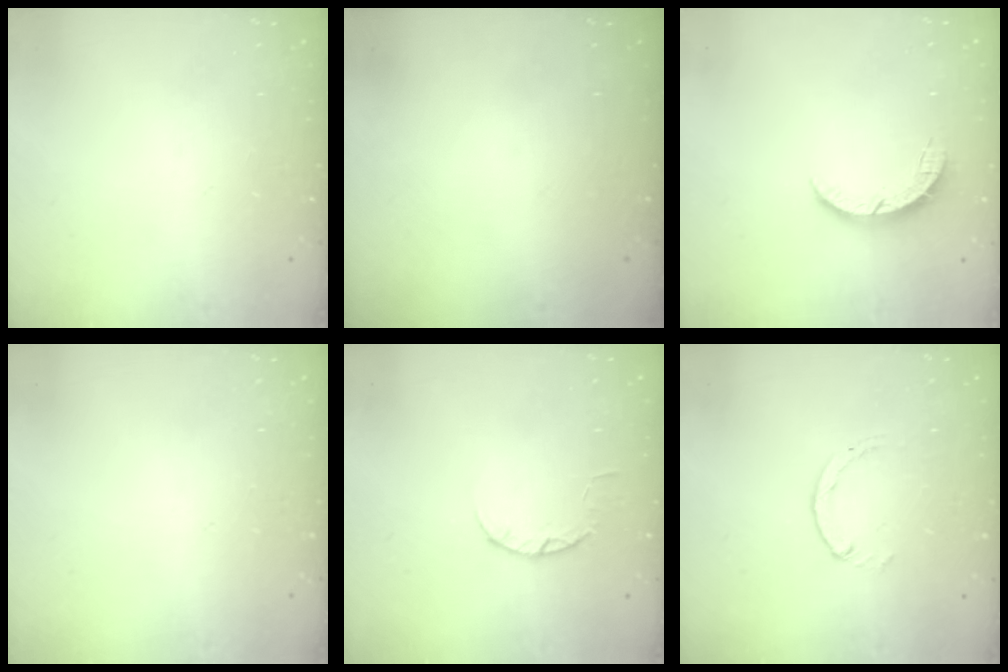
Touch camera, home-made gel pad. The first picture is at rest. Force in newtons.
{"total": 0.0}
{"total": 3.6, "press": 3.6, "slide": 0.4}
{"total": 2.6, "press": 2.6, "slide": 0.2}
{"total": 3.3, "press": 3.3, "slide": 0.5}
{"total": 1.1, "press": 1.1, "slide": 0.2}